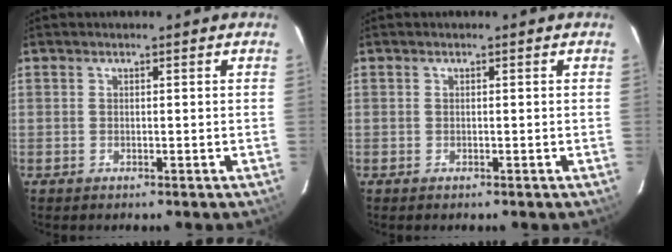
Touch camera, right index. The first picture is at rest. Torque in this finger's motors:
{"motor_torque": [0.03, 0.05, 0.08, 0.01]}